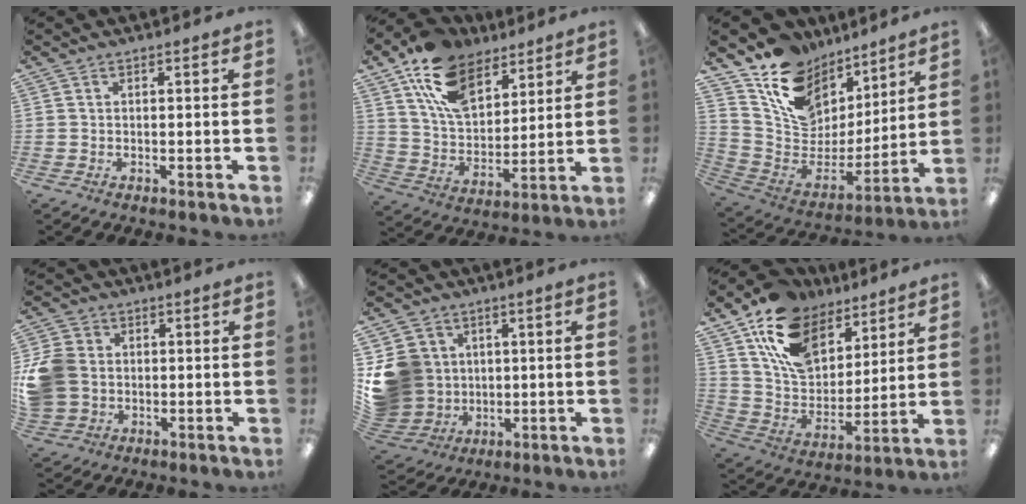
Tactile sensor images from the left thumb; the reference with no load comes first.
{"total": 16.3, "force": [10.4, 9.2, 8.5], "torque": [-0.162, -0.035, 0.194]}
{"total": 14.2, "force": [9.5, 9.7, 4.1], "torque": [-0.091, -0.079, 0.182]}
{"total": 10.9, "force": [0.1, 9.3, 5.8], "torque": [-0.140, 0.018, 0.005]}
{"total": 13.2, "force": [2.1, 12.4, 4.2], "torque": [-0.106, -0.001, 0.053]}
{"total": 17.3, "force": [10.9, 10.5, 8.3], "torque": [-0.163, -0.046, 0.205]}